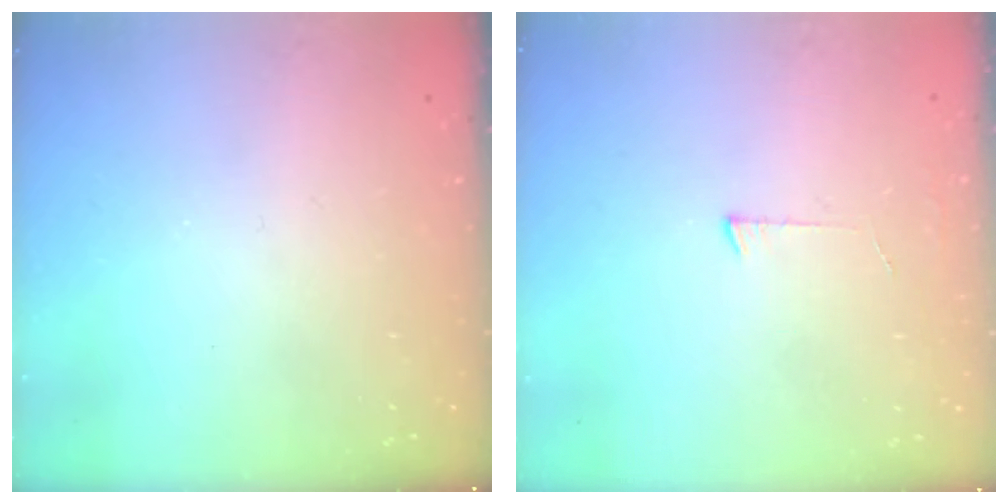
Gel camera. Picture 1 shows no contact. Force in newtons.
{"total": 3.0, "press": 3.0, "slide": 0.3}